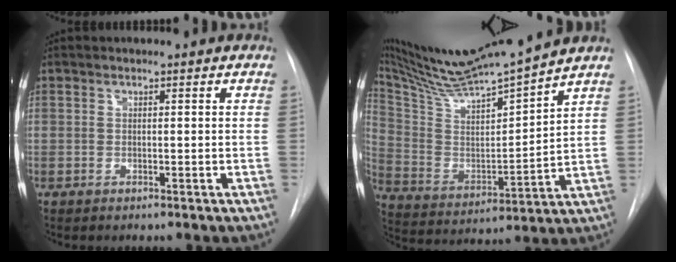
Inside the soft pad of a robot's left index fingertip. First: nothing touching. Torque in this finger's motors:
{"motor_torque": [0.88, -1.26, 0.21, 0.11]}